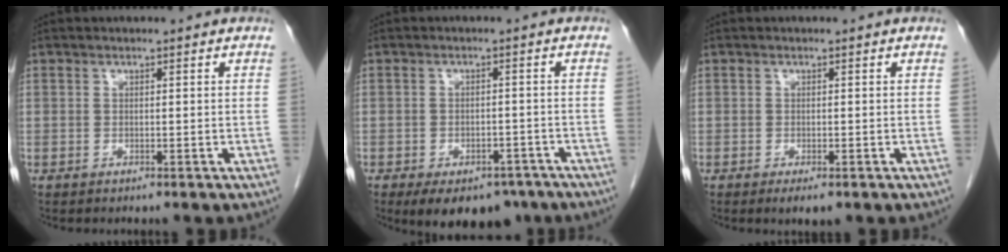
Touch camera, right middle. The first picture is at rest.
{"total": 11.0, "force": [-7.6, 6.1, 5.1], "torque": [-0.079, 0.003, -0.103]}
{"total": 2.2, "force": [-1.3, 0.7, 1.6], "torque": [-0.020, -0.003, -0.016]}